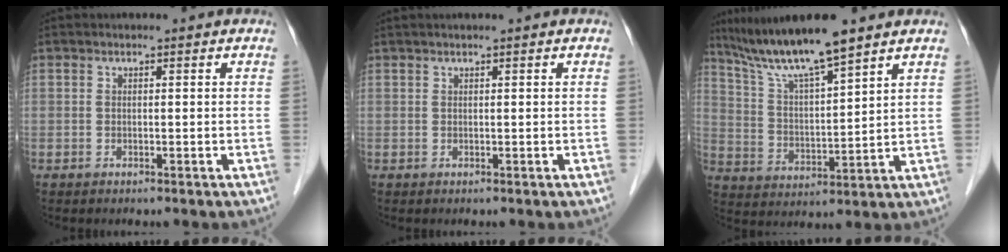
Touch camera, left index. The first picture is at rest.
{"total": 0.8, "force": [0.6, -0.2, 0.5], "torque": [-0.012, 0.010, 0.016]}
{"total": 11.2, "force": [9.2, -0.3, 6.5], "torque": [-0.129, 0.005, 0.175]}